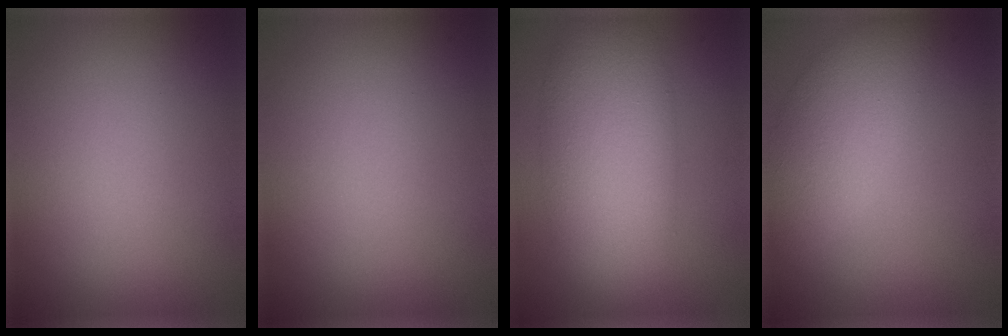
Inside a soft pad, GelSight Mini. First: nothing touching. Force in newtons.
{"total": 0.0}
{"total": 7.6, "press": 7.6, "slide": 0.5}
{"total": 5.0, "press": 5.0, "slide": 0.4}